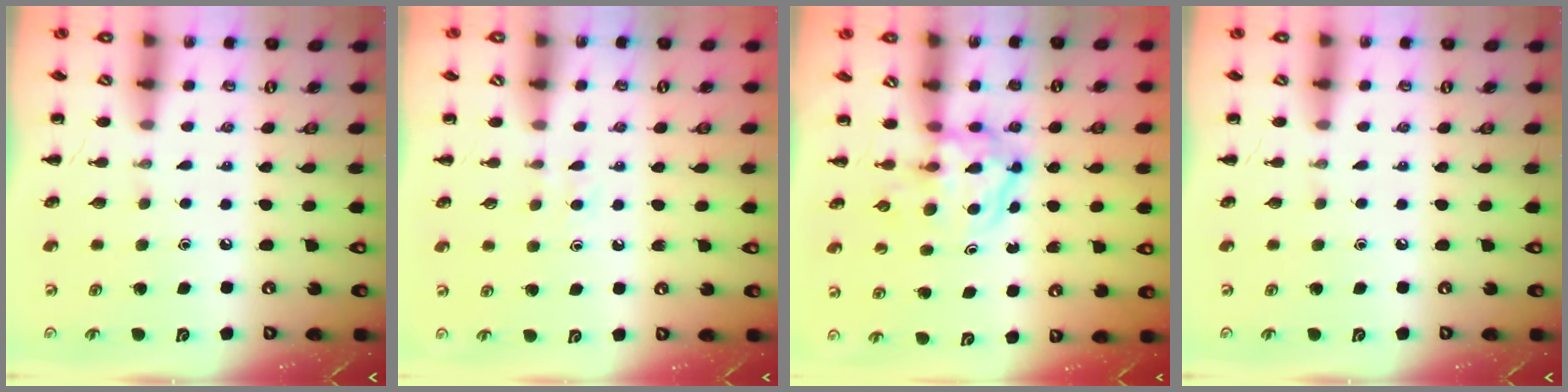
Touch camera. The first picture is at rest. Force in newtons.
{"total": 2.6, "press": 2.5, "slide": 0.9}
{"total": 3.8, "press": 3.7, "slide": 0.4}
{"total": 0.0}